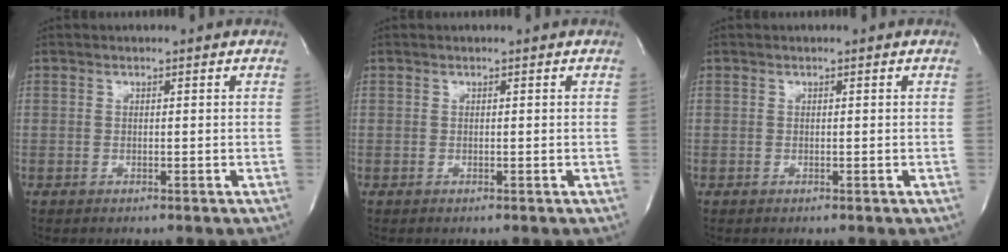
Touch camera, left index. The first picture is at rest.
{"total": 0.0}
{"total": 0.0}